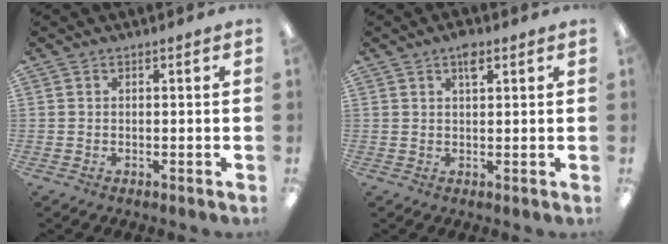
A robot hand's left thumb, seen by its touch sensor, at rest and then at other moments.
{"total": 3.5, "force": [2.1, 1.3, 2.5], "torque": [-0.039, -0.002, 0.033]}